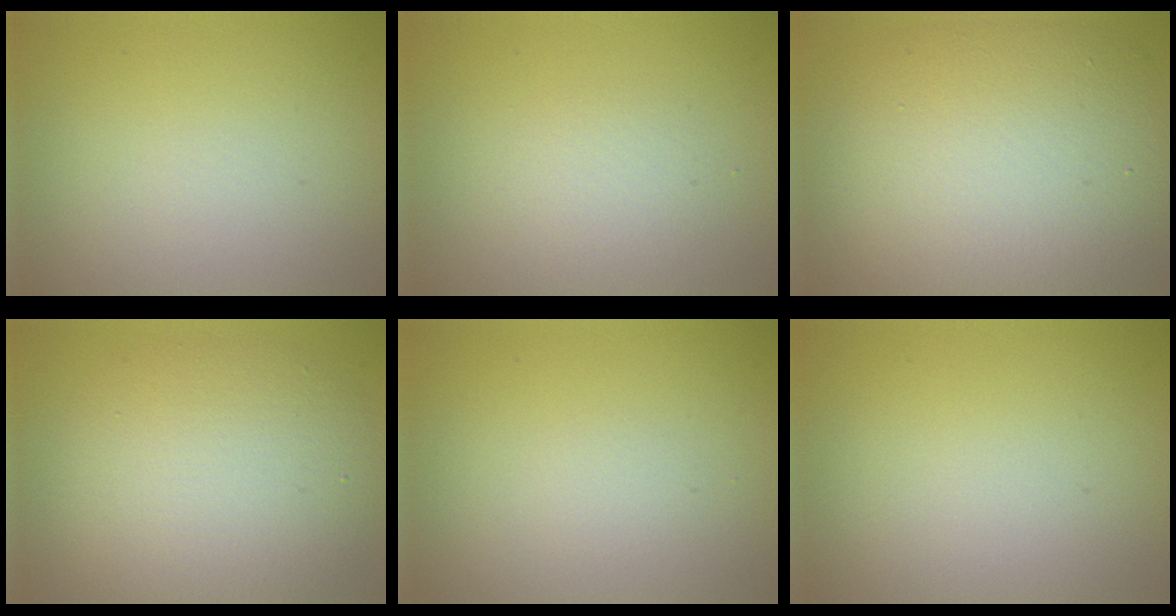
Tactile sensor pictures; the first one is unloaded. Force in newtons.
{"total": 1.6, "press": 1.6, "slide": 0.1}
{"total": 12.0, "press": 12.0, "slide": 0.5}
{"total": 7.8, "press": 7.8, "slide": 0.6}
{"total": 0.0}
{"total": 0.0}